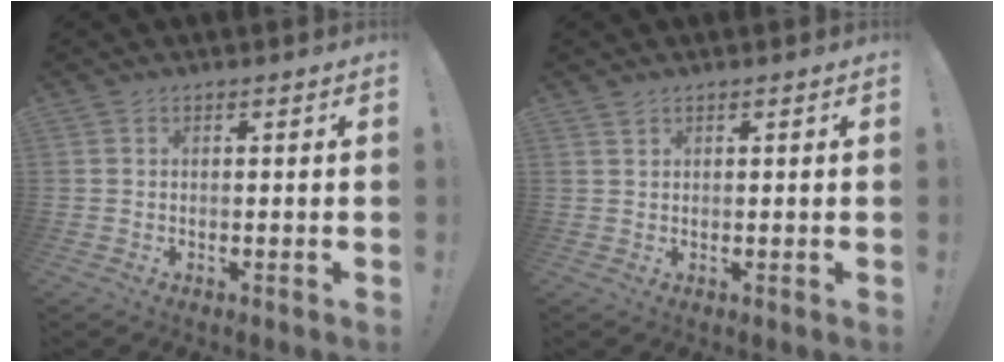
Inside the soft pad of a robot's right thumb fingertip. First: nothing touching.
{"total": 1.0, "force": [0.9, 0.4, 0.3], "torque": [-0.006, -0.001, 0.017]}